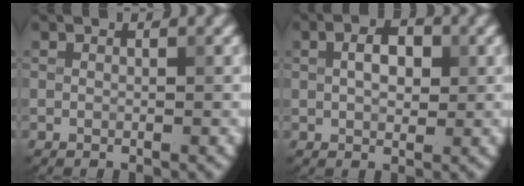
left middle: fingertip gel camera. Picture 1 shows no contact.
{"total": 3.1, "force": [0.6, 1.8, 2.4], "torque": [-0.044, 0.005, 0.008]}